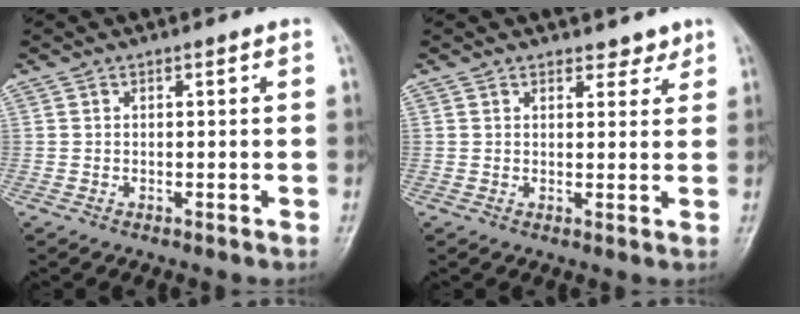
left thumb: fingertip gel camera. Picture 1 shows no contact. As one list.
[{"total": 2.7, "force": [2.2, 1.5, 0.5], "torque": [0.016, -0.012, 0.025]}]